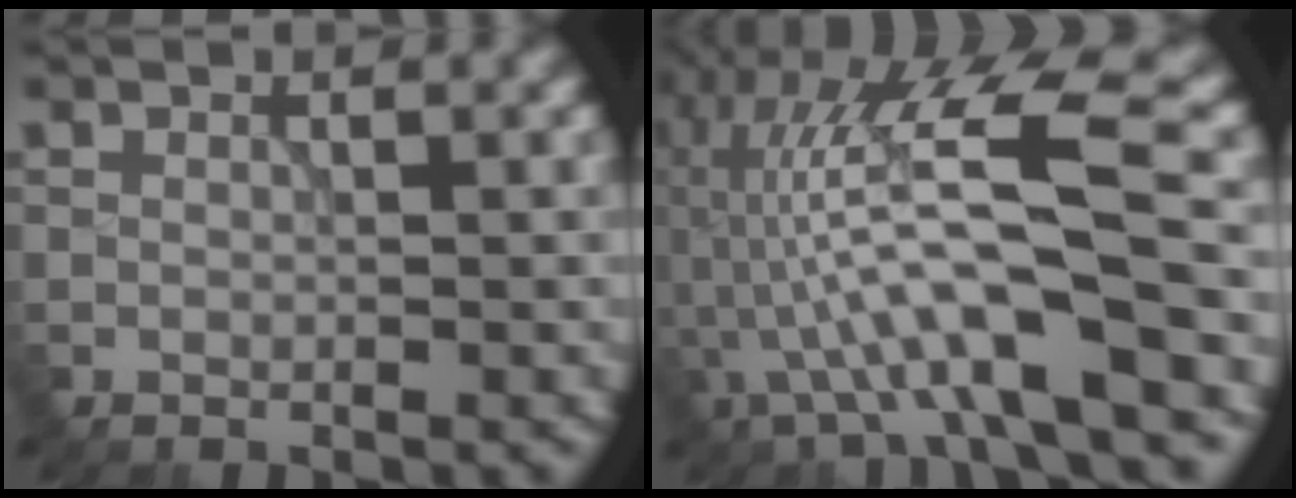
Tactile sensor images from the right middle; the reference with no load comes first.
{"total": 12.0, "force": [-1.7, 2.3, 11.6], "torque": [-0.224, 0.026, -0.027]}